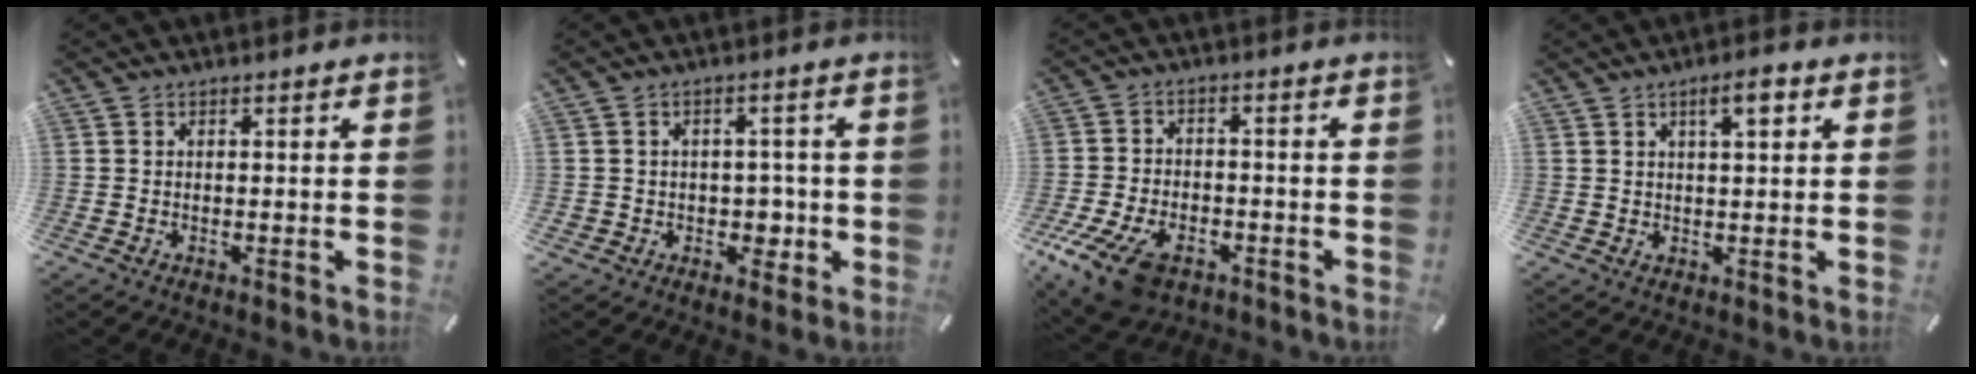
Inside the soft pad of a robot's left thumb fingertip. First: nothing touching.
{"total": 5.1, "force": [-0.5, 4.5, 2.2], "torque": [-0.029, 0.006, -0.010]}
{"total": 12.5, "force": [-7.1, 7.2, 7.4], "torque": [-0.153, 0.032, -0.126]}
{"total": 4.7, "force": [2.1, 1.5, 3.9], "torque": [-0.058, -0.003, 0.029]}